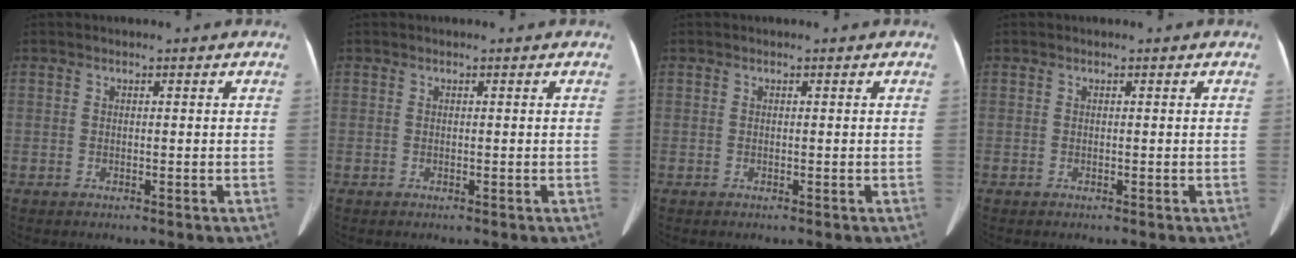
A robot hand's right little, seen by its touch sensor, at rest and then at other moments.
{"total": 0.0}
{"total": 0.0}
{"total": 0.0}